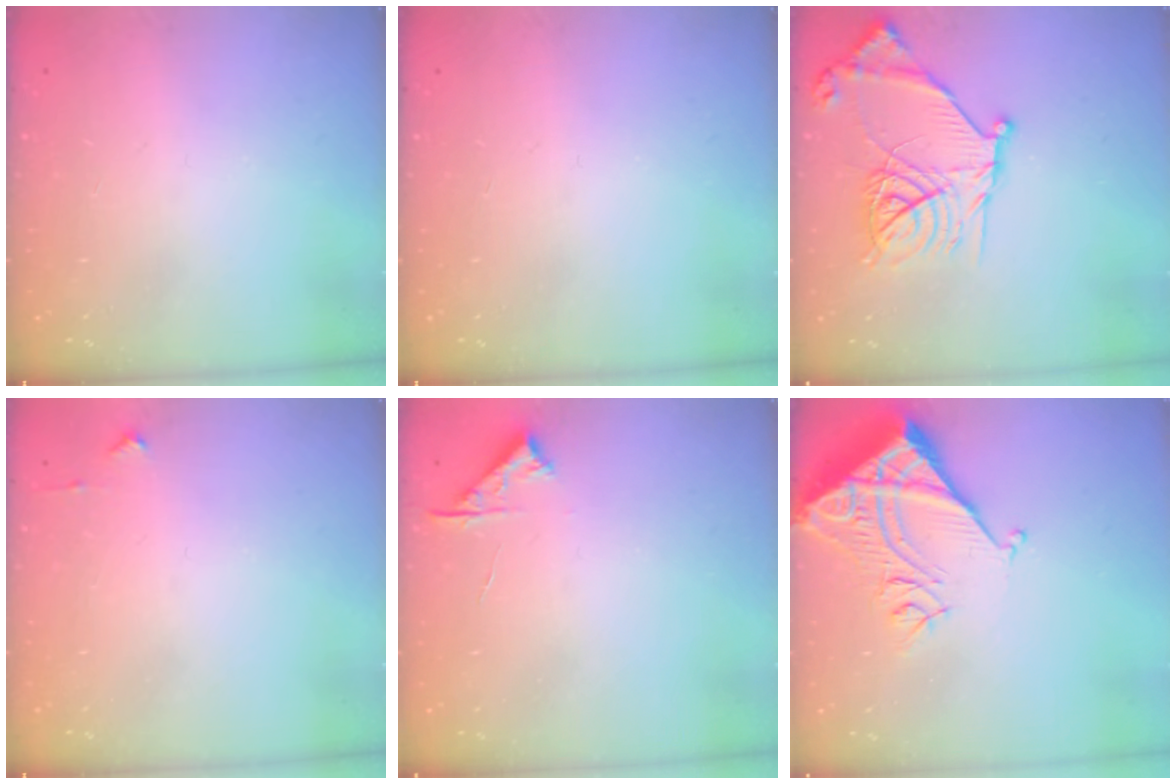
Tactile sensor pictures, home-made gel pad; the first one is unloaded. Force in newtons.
{"total": 0.0}
{"total": 18.8, "press": 18.7, "slide": 2.0}
{"total": 3.0, "press": 3.0, "slide": 0.4}
{"total": 4.7, "press": 4.6, "slide": 0.6}
{"total": 9.6, "press": 9.5, "slide": 1.1}